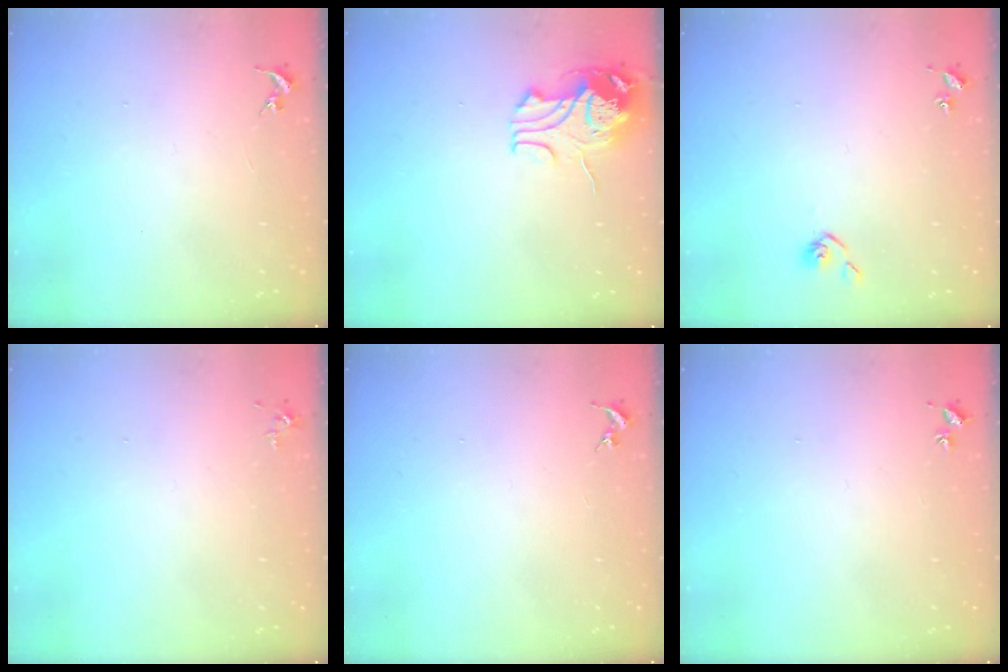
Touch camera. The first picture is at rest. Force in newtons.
{"total": 10.2, "press": 10.1, "slide": 1.3}
{"total": 4.9, "press": 4.8, "slide": 0.7}
{"total": 3.2, "press": 3.2, "slide": 0.5}
{"total": 0.0}
{"total": 2.1, "press": 2.1, "slide": 0.2}